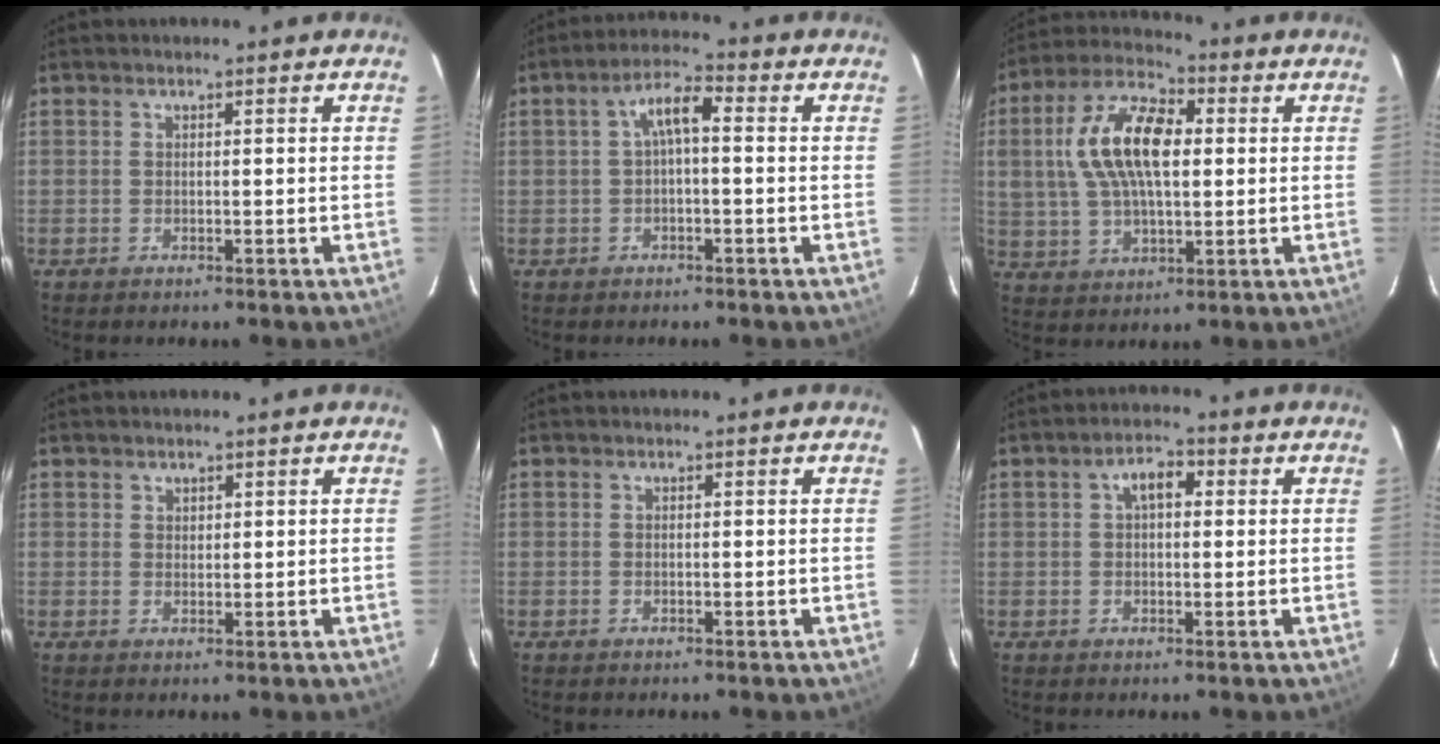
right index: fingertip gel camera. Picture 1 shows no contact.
{"total": 4.7, "force": [-0.1, 1.7, 4.4], "torque": [-0.085, 0.017, 0.001]}
{"total": 15.5, "force": [2.5, 7.7, 13.2], "torque": [-0.264, 0.023, 0.043]}
{"total": 1.1, "force": [0.8, 0.8, 0.1], "torque": [0.000, 0.002, 0.014]}
{"total": 0.0}
{"total": 4.2, "force": [1.0, 2.4, 3.3], "torque": [-0.055, 0.017, 0.018]}